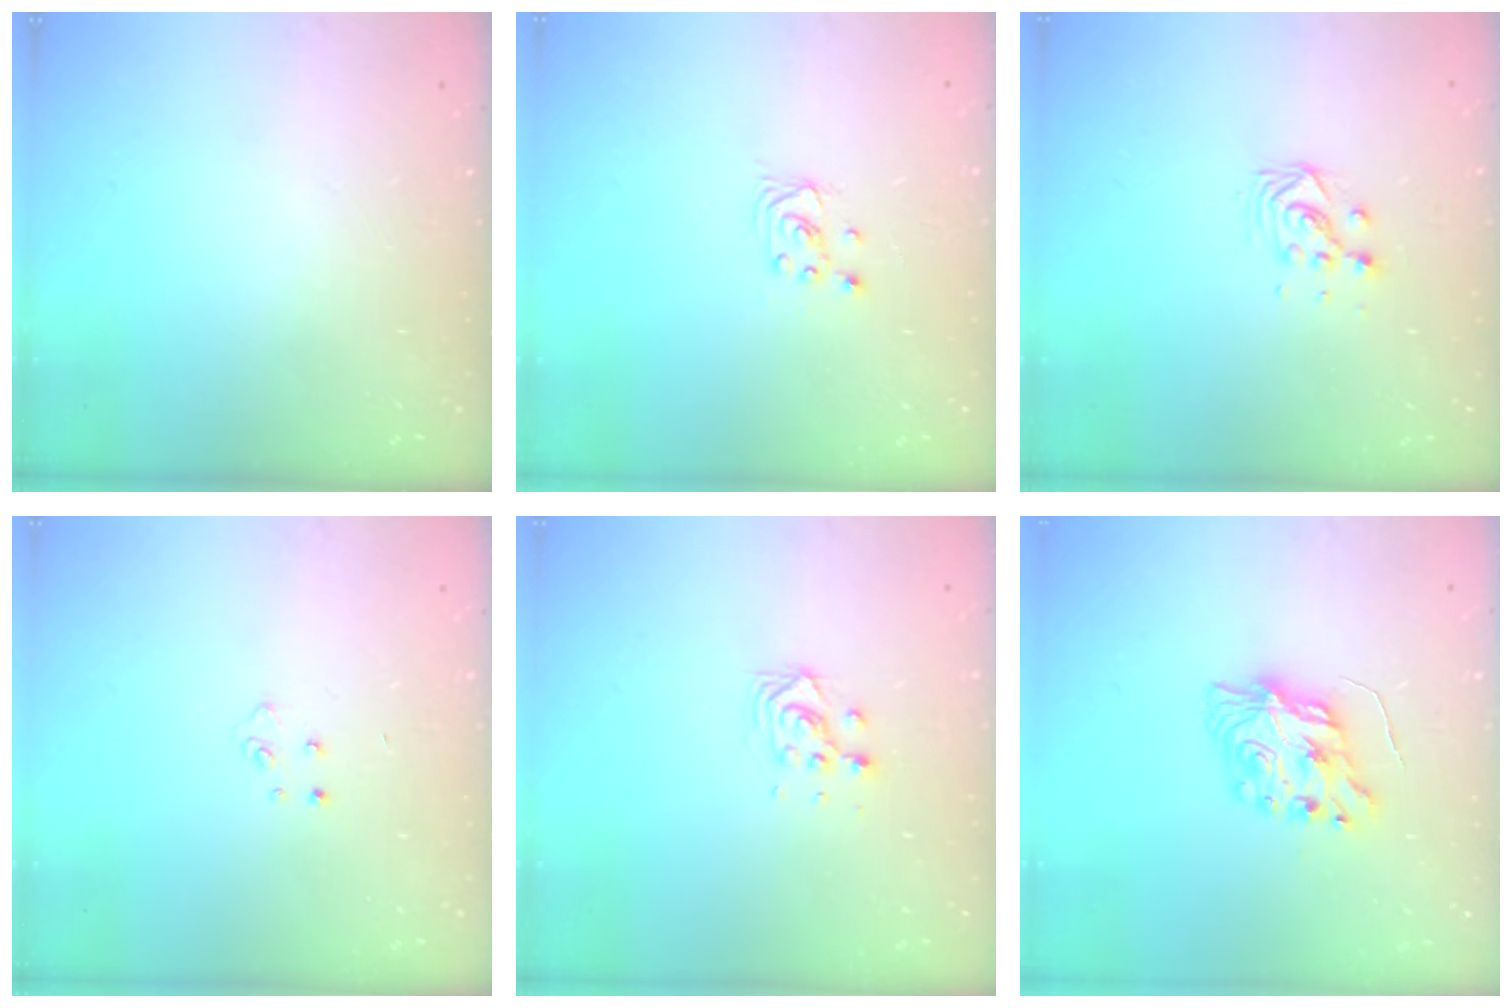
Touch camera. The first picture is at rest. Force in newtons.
{"total": 1.7, "press": 1.6, "slide": 0.1}
{"total": 3.7, "press": 3.7, "slide": 0.3}
{"total": 3.3, "press": 3.3, "slide": 0.4}
{"total": 4.5, "press": 4.5, "slide": 0.2}
{"total": 7.9, "press": 7.9, "slide": 0.2}